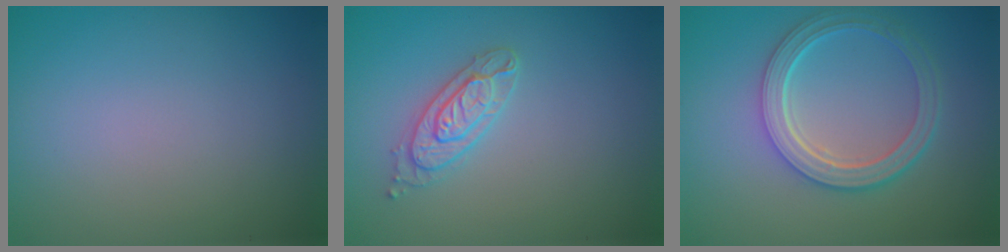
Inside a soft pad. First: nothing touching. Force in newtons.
{"total": 2.5, "press": 2.4, "slide": 0.6}
{"total": 5.0, "press": 3.8, "slide": 3.3}